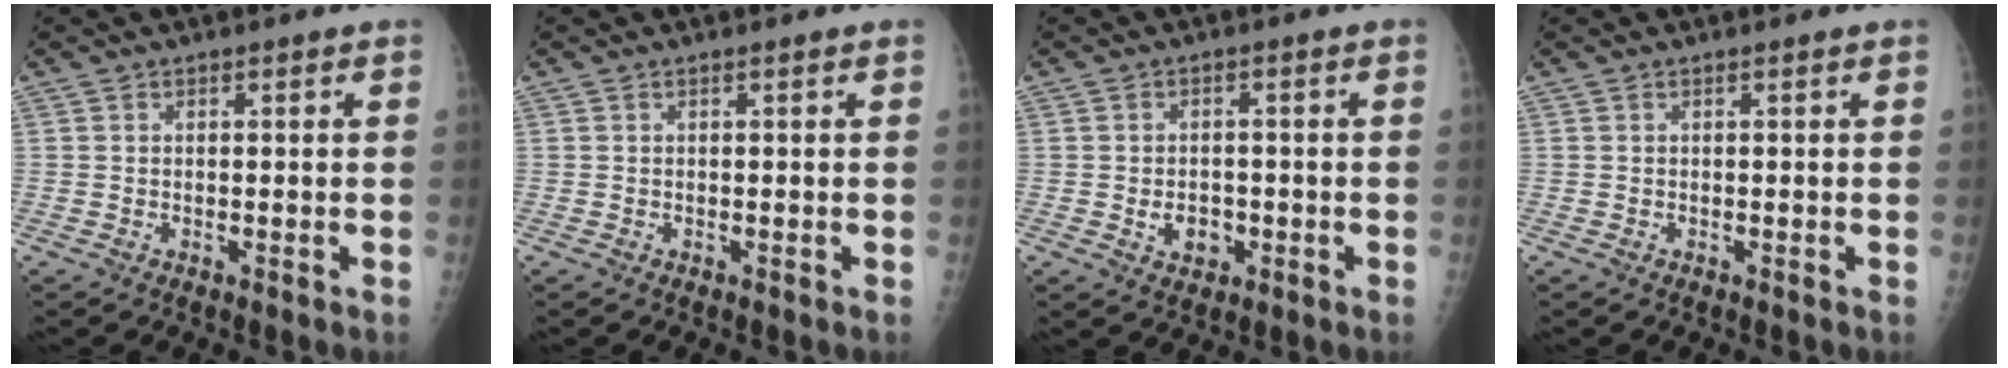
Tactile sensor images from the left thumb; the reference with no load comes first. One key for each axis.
{"total": 0.0}
{"total": 3.9, "fx": -1.1, "fy": 3.1, "fz": 2.2, "tx": -0.020, "ty": 0.006, "tz": -0.012}
{"total": 0.0}